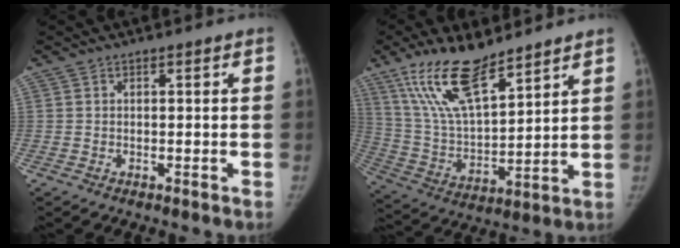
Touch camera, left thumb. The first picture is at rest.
{"total": 17.6, "force": [12.1, 5.8, 11.5], "torque": [-0.196, -0.056, 0.238]}